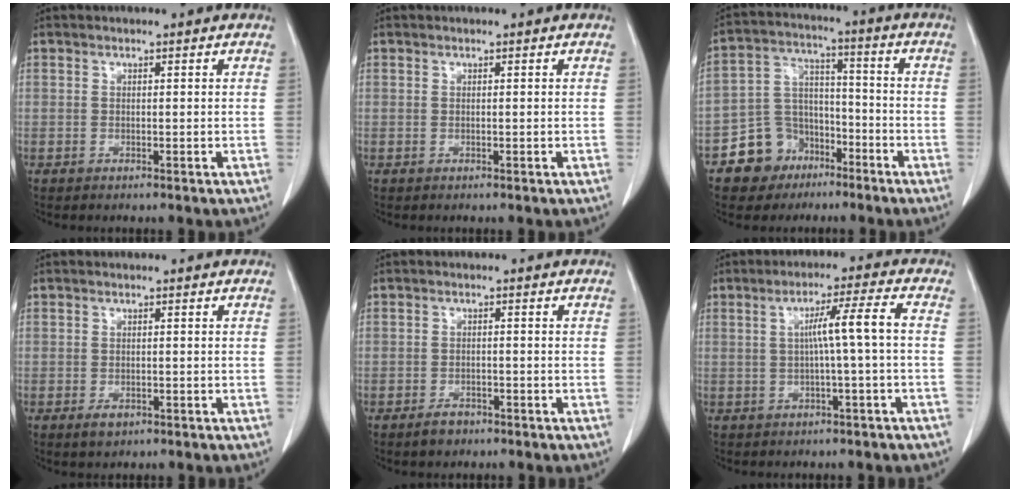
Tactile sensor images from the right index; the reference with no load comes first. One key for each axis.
{"total": 0.0}
{"total": 10.7, "fx": -6.2, "fy": 8.3, "fz": 2.6, "tx": -0.052, "ty": 0.039, "tz": -0.100}
{"total": 2.7, "fx": -1.3, "fy": 1.7, "fz": 1.7, "tx": -0.028, "ty": -0.001, "tz": -0.010}
{"total": 3.2, "fx": -2.2, "fy": 1.9, "fz": 1.4, "tx": -0.025, "ty": 0.002, "tz": -0.029}
{"total": 6.6, "fx": -0.1, "fy": -0.6, "fz": 6.6, "tx": -0.111, "ty": 0.016, "tz": 0.003}